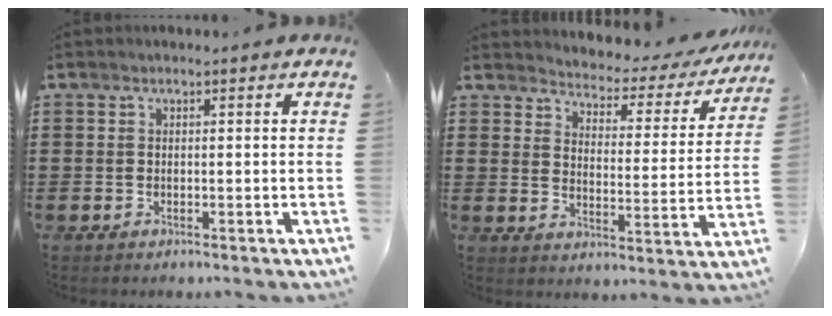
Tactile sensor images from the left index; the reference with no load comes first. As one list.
[{"total": 2.8, "force": [2.7, 0.6, 0.3], "torque": [-0.028, -0.026, 0.037]}]